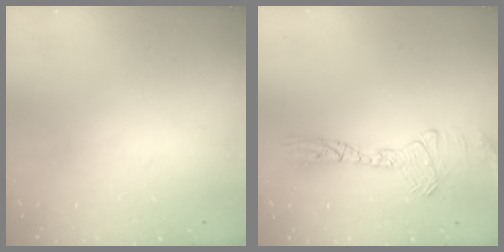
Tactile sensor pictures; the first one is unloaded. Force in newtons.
{"total": 23.0, "press": 17.5, "slide": 15.0}